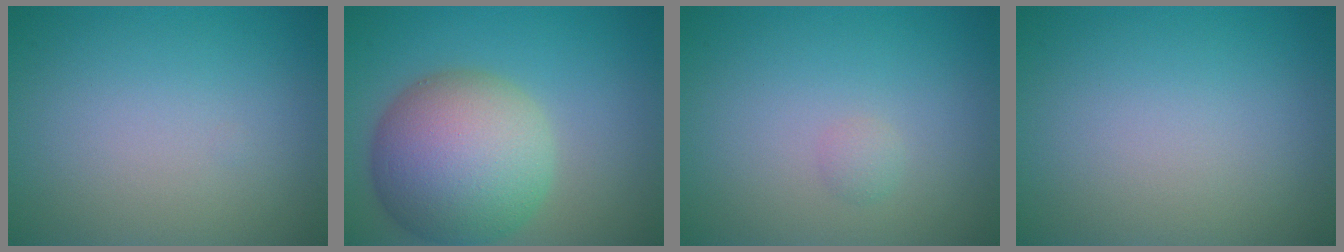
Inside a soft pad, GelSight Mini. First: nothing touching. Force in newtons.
{"total": 10.4, "press": 10.4, "slide": 0.5}
{"total": 0.7, "press": 0.7, "slide": 0.0}
{"total": 0.0}